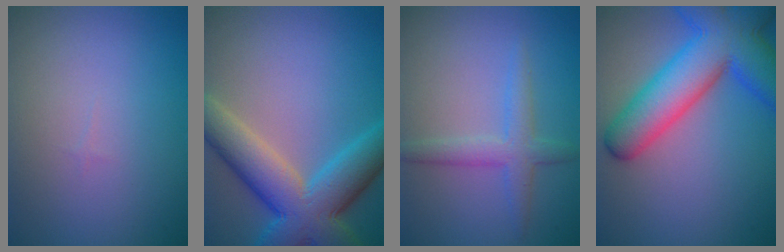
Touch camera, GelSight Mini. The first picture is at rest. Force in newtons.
{"total": 9.6, "press": 9.6, "slide": 0.4}
{"total": 2.7, "press": 2.7, "slide": 0.1}
{"total": 10.2, "press": 10.2, "slide": 0.4}